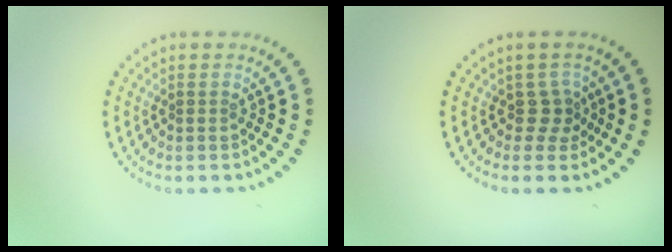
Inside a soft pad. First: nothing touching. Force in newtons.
{"total": 1.9, "press": 1.2, "slide": 1.4}